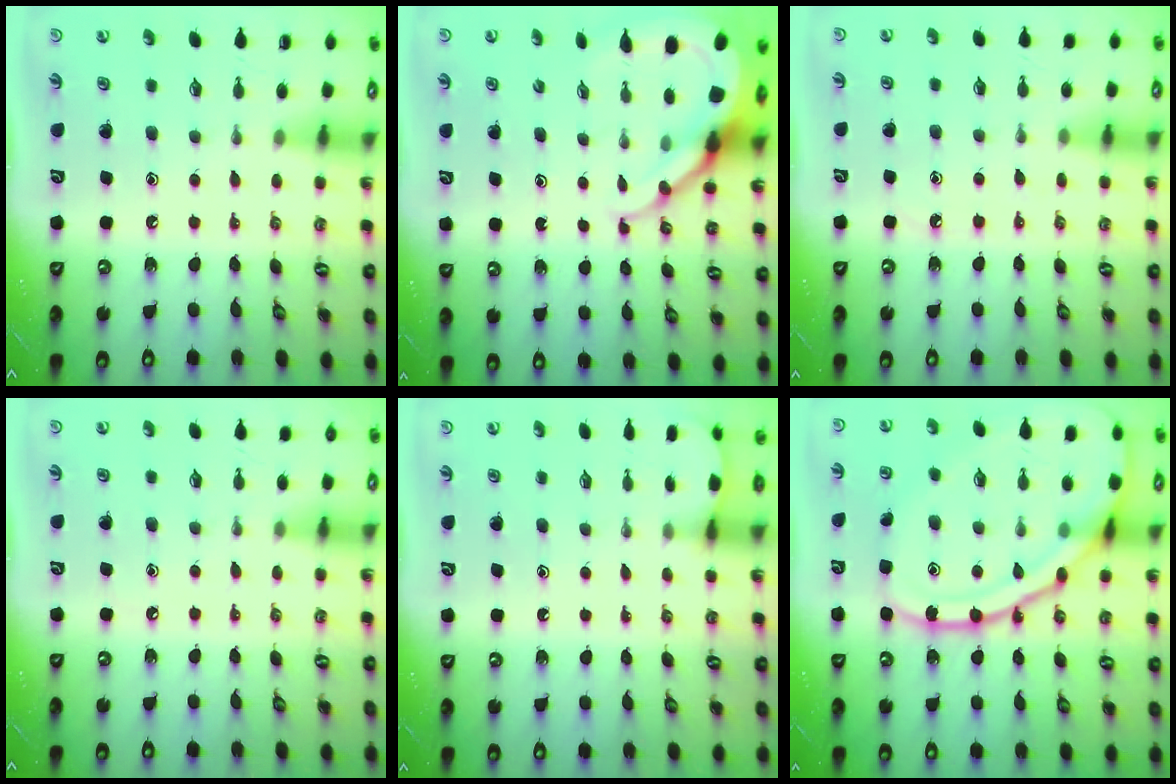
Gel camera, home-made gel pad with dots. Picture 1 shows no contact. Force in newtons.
{"total": 9.4, "press": 9.3, "slide": 0.9}
{"total": 5.0, "press": 4.9, "slide": 0.8}
{"total": 3.2, "press": 3.1, "slide": 0.5}
{"total": 2.4, "press": 2.4, "slide": 0.2}
{"total": 19.8, "press": 19.8, "slide": 1.8}